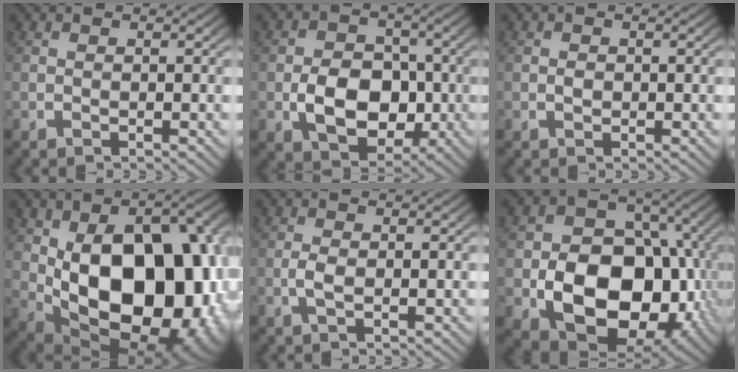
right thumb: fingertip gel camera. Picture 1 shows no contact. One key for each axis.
{"total": 8.6, "fx": -1.1, "fy": 6.3, "fz": 5.7, "tx": -0.113, "ty": -0.032, "tz": -0.005}
{"total": 0.8, "fx": -0.1, "fy": 0.6, "fz": 0.5, "tx": -0.012, "ty": -0.006, "tz": 0.002}
{"total": 22.3, "fx": -2.5, "fy": 13.8, "fz": 17.3, "tx": -0.307, "ty": -0.075, "tz": 0.006}
{"total": 1.4, "fx": -0.1, "fy": 0.6, "fz": 1.2, "tx": -0.036, "ty": -0.007, "tz": 0.001}
{"total": 18.1, "fx": -2.3, "fy": 13.1, "fz": 12.3, "tx": -0.222, "ty": -0.064, "tz": -0.016}